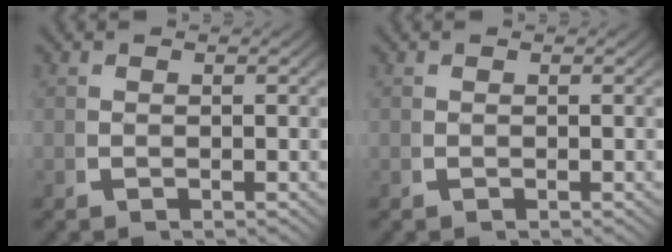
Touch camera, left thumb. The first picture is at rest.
{"total": 0.0}